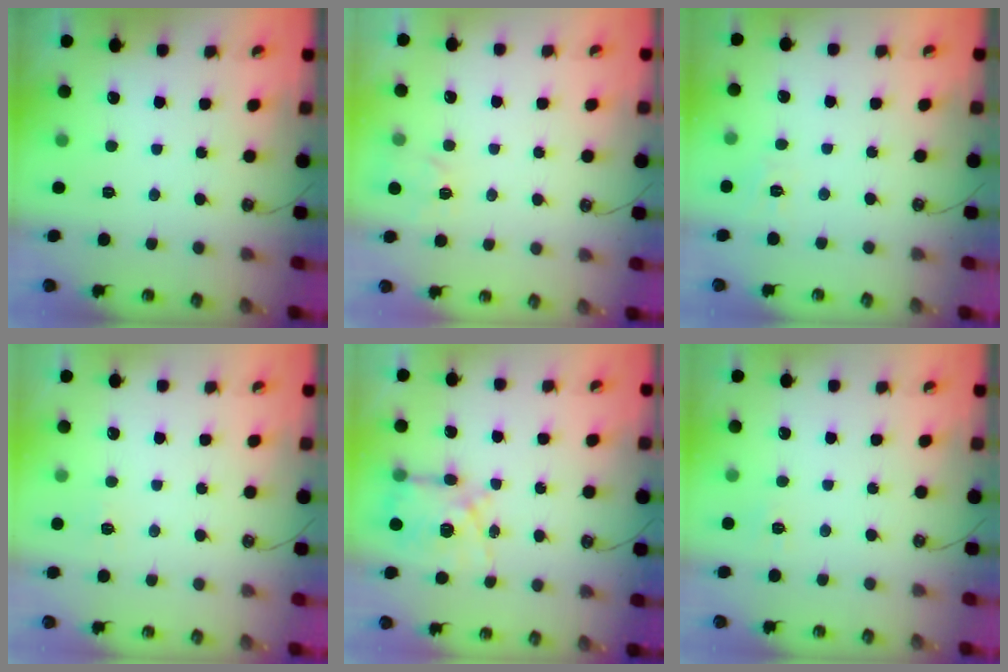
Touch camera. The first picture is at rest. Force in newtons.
{"total": 4.9, "press": 4.8, "slide": 0.5}
{"total": 3.0, "press": 3.0, "slide": 0.1}
{"total": 5.3, "press": 5.2, "slide": 0.5}
{"total": 10.1, "press": 10.0, "slide": 0.6}
{"total": 6.0, "press": 5.9, "slide": 0.6}